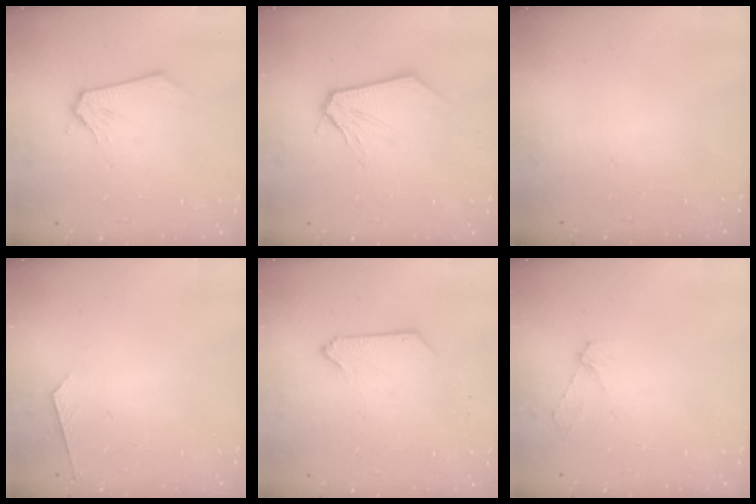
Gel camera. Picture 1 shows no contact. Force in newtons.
{"total": 2.5, "press": 2.5, "slide": 0.3}
{"total": 0.0}
{"total": 3.6, "press": 3.6, "slide": 0.5}
{"total": 0.0}
{"total": 3.7, "press": 3.7, "slide": 0.3}